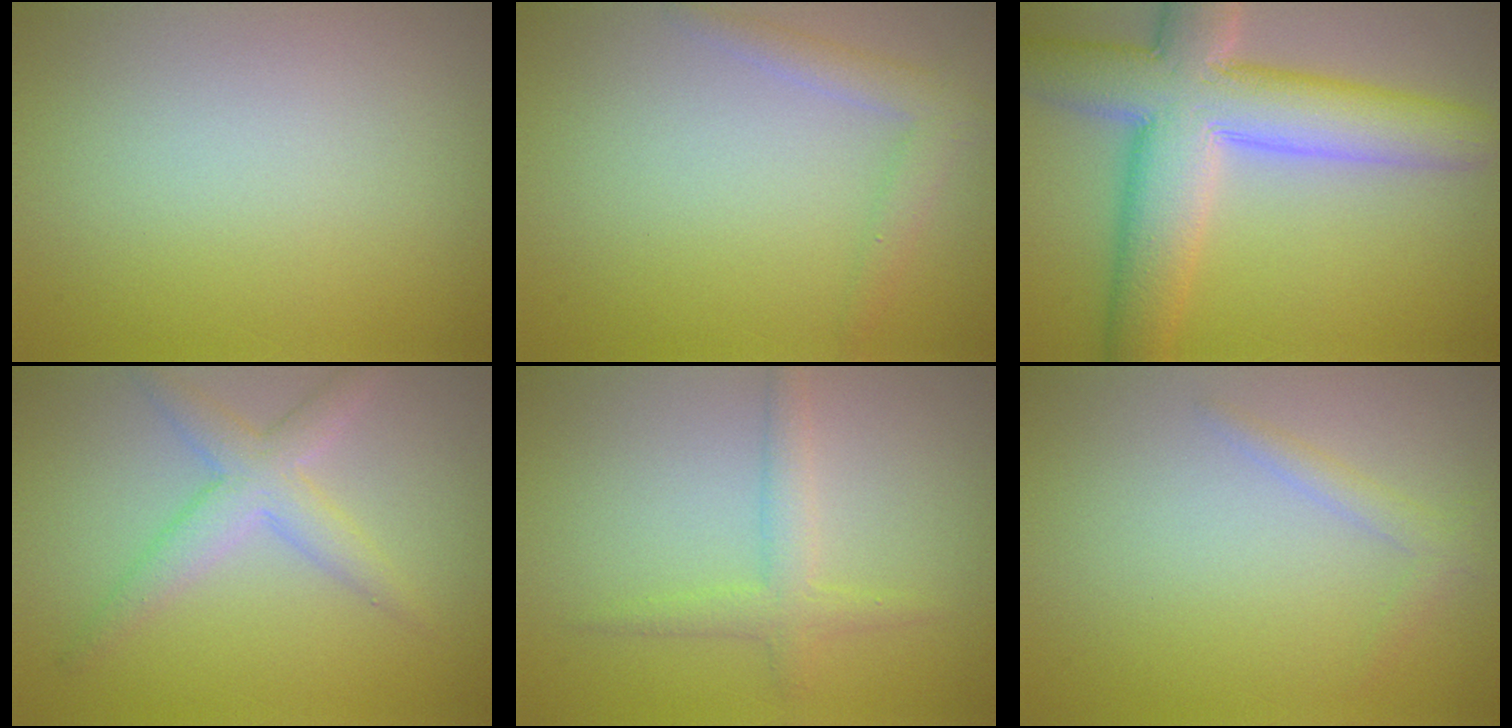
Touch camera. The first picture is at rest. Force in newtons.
{"total": 2.3, "press": 2.3, "slide": 0.1}
{"total": 10.9, "press": 10.9, "slide": 0.8}
{"total": 3.5, "press": 3.5, "slide": 0.1}
{"total": 2.3, "press": 2.3, "slide": 0.1}
{"total": 1.3, "press": 1.3, "slide": 0.0}